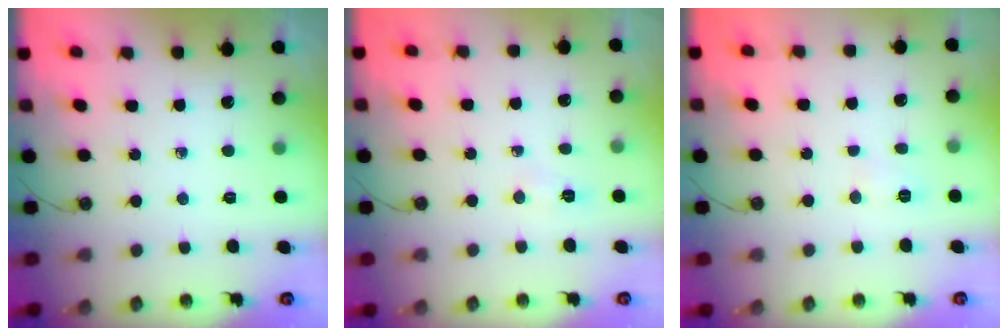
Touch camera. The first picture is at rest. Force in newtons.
{"total": 8.9, "press": 4.3, "slide": 7.8}
{"total": 3.9, "press": 3.8, "slide": 1.0}